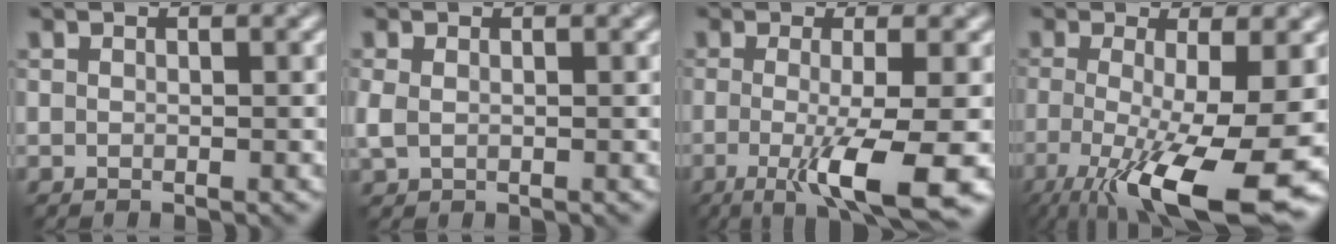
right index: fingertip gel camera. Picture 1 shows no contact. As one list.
[{"total": 1.3, "force": [-0.1, 0.9, 0.9], "torque": [-0.024, -0.002, 0.003]}, {"total": 7.8, "force": [-2.1, 1.3, 7.4], "torque": [-0.105, -0.020, -0.034]}, {"total": 12.2, "force": [-4.1, 3.0, 11.1], "torque": [-0.170, -0.027, -0.059]}]